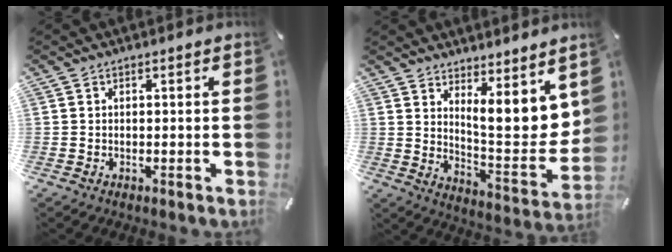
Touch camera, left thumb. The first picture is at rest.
{"total": 10.0, "force": [6.3, 3.6, 6.9], "torque": [-0.092, -0.064, 0.112]}